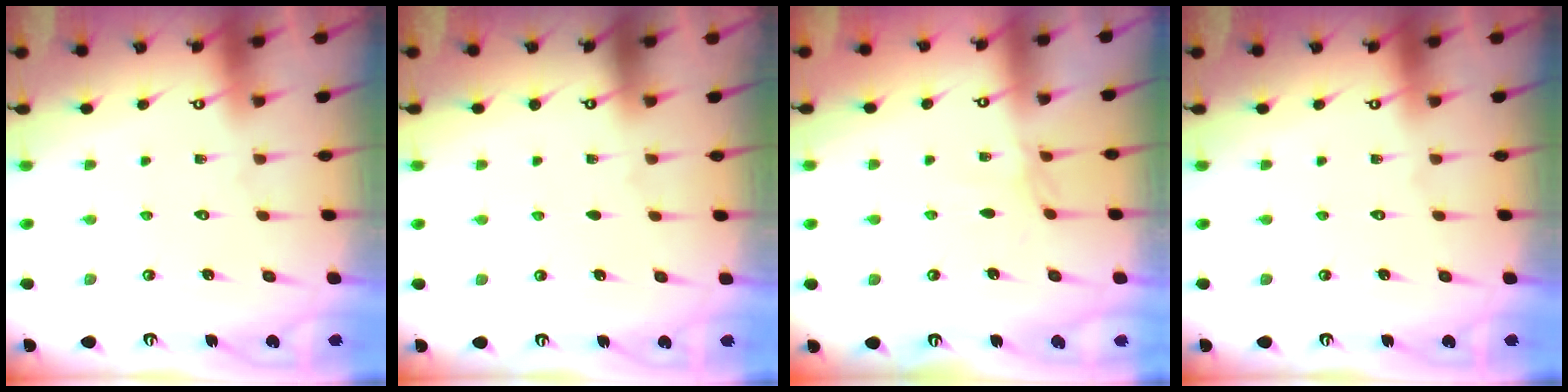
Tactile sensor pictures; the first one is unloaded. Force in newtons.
{"total": 0.0}
{"total": 2.3, "press": 2.3, "slide": 0.5}
{"total": 0.0}